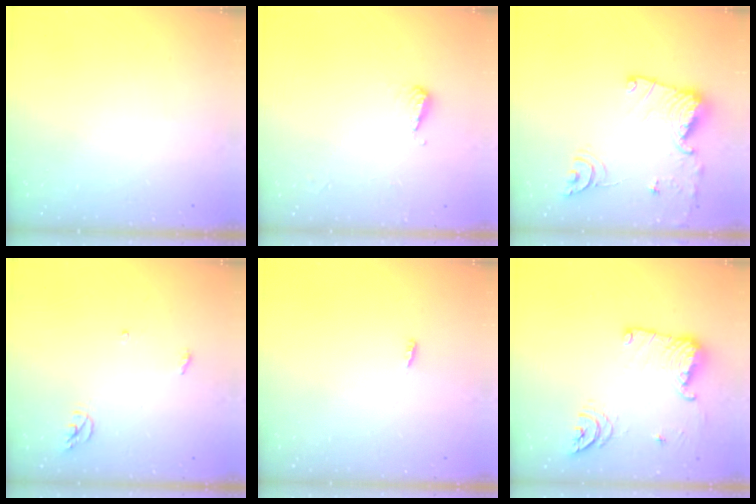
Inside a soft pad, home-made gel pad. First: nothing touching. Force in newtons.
{"total": 5.2, "press": 5.1, "slide": 0.9}
{"total": 14.7, "press": 14.7, "slide": 0.7}
{"total": 3.9, "press": 3.8, "slide": 0.3}
{"total": 2.8, "press": 2.7, "slide": 0.8}
{"total": 14.3, "press": 14.2, "slide": 1.4}